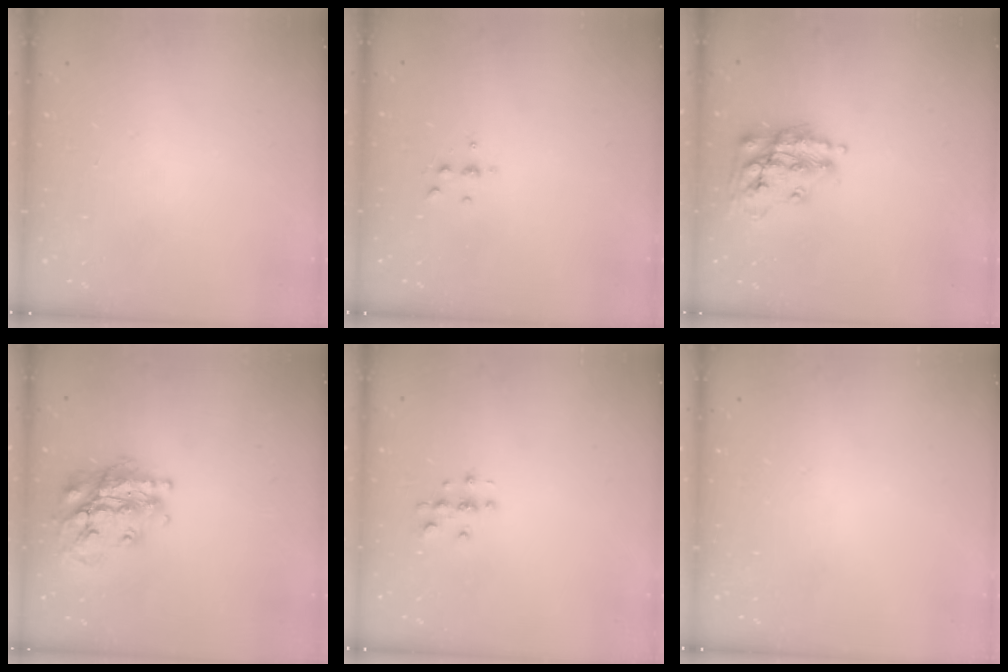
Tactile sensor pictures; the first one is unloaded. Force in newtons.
{"total": 3.9, "press": 3.9, "slide": 0.6}
{"total": 14.8, "press": 14.7, "slide": 1.5}
{"total": 20.3, "press": 20.3, "slide": 1.6}
{"total": 2.8, "press": 2.8, "slide": 0.2}
{"total": 0.0}